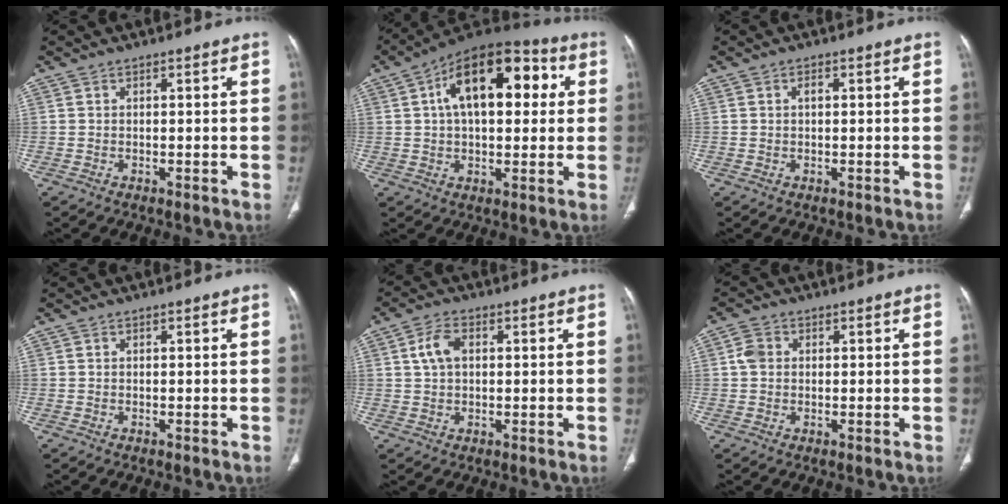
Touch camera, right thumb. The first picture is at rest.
{"total": 19.0, "force": [4.7, 10.2, 15.4], "torque": [-0.204, 0.026, 0.061]}
{"total": 1.2, "force": [0.3, 0.6, 1.0], "torque": [-0.016, 0.003, 0.004]}
{"total": 0.0}
{"total": 5.8, "force": [1.2, 4.7, 3.1], "torque": [-0.035, 0.006, 0.016]}
{"total": 2.9, "force": [0.4, 2.4, 1.6], "torque": [-0.028, 0.007, 0.004]}